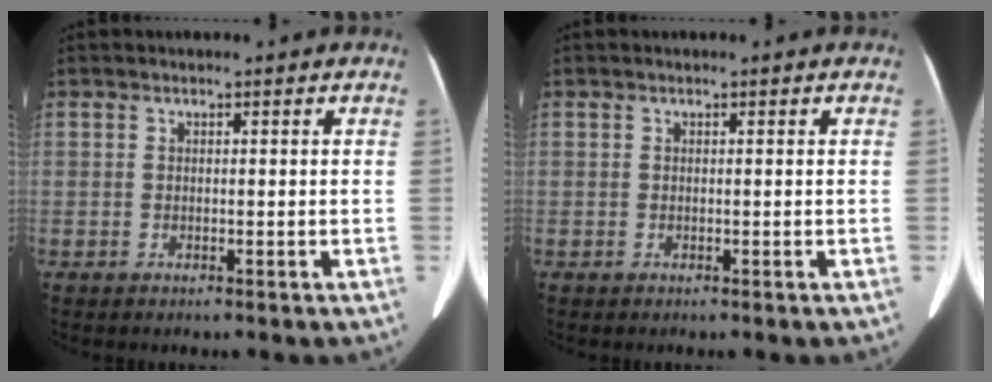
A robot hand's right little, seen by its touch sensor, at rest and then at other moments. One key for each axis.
{"total": 0.0}